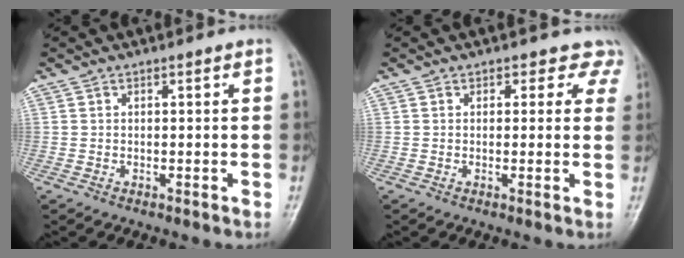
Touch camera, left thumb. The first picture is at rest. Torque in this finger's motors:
{"motor_torque": [-0.06, -0.05, 0.05, -0.02, 0.01]}